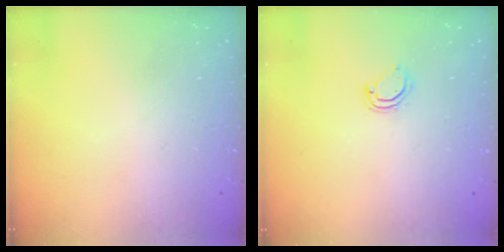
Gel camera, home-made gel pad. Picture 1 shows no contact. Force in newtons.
{"total": 4.7, "press": 4.7, "slide": 0.2}